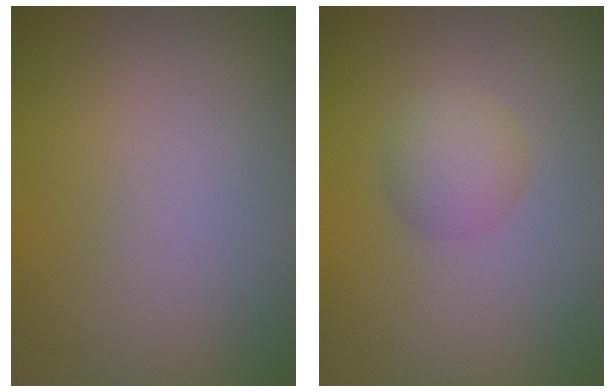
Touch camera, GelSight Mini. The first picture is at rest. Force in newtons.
{"total": 2.3, "press": 2.3, "slide": 0.1}